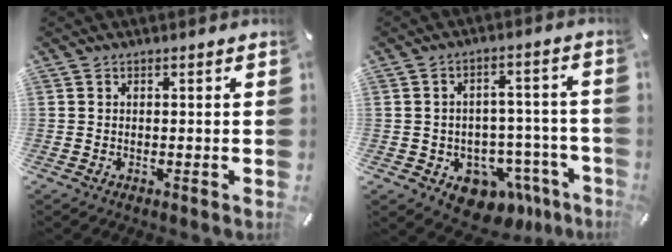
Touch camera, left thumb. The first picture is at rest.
{"total": 10.4, "force": [-6.1, 7.2, 4.5], "torque": [-0.035, 0.041, -0.095]}